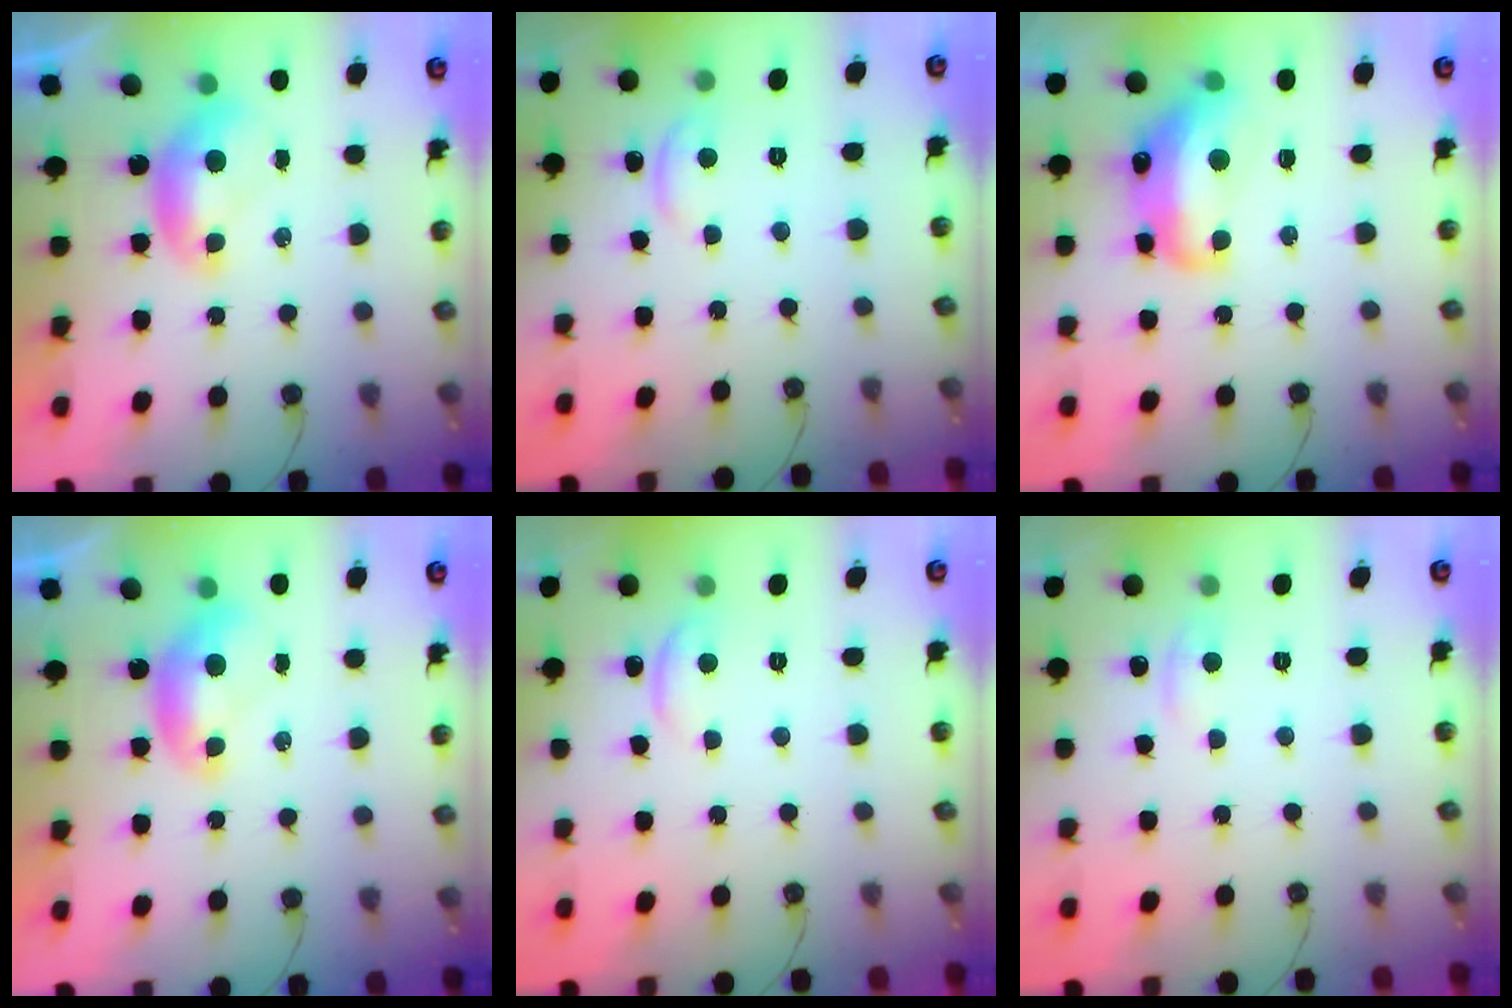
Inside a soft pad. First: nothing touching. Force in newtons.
{"total": 1.1, "press": 0.9, "slide": 0.5}
{"total": 8.5, "press": 8.4, "slide": 1.2}
{"total": 0.0}
{"total": 1.1, "press": 1.0, "slide": 0.6}
{"total": 1.2, "press": 1.0, "slide": 0.6}